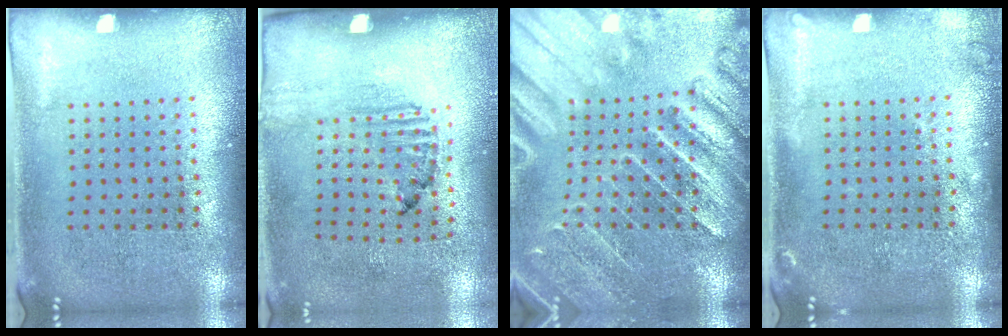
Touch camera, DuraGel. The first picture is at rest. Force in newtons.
{"total": 1.6, "press": 1.1, "slide": 1.2}
{"total": 3.4, "press": 3.1, "slide": 1.3}
{"total": 1.0, "press": 1.0, "slide": 0.3}